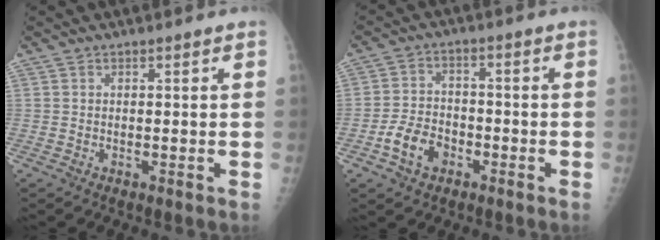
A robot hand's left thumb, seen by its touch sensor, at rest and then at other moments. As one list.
[{"total": 7.3, "force": [-3.4, 5.2, 3.9], "torque": [-0.060, 0.022, -0.061]}]